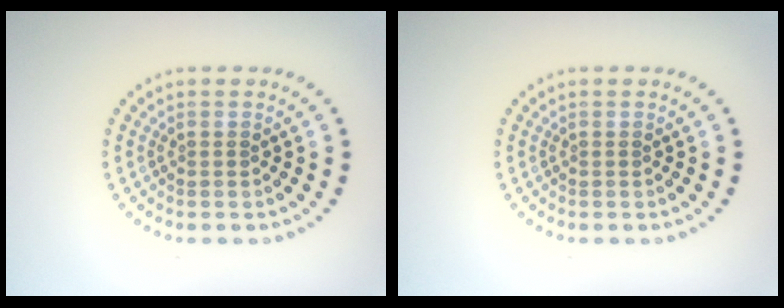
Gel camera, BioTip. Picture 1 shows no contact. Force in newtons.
{"total": 0.0}